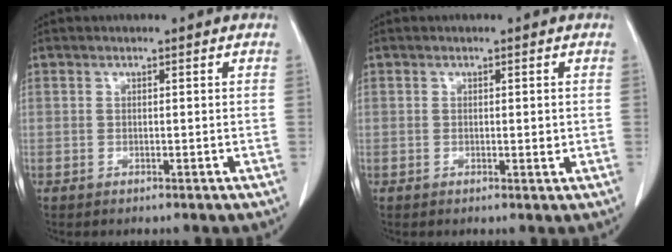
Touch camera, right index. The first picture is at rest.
{"total": 1.0, "force": [-0.1, 0.2, 1.0], "torque": [-0.014, -0.003, 0.000]}